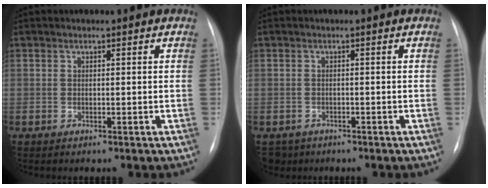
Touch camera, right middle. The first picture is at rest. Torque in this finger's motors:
{"motor_torque": [0.10, -0.08, -0.02, -0.02]}